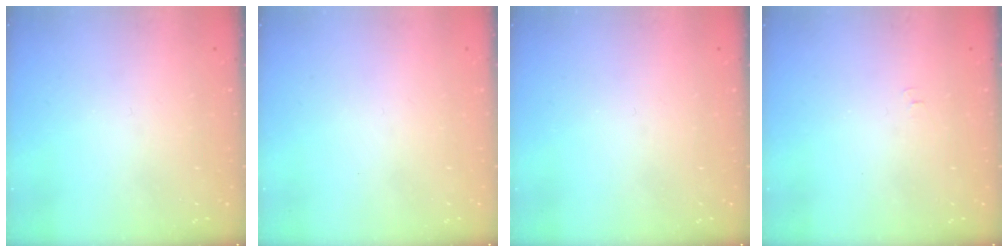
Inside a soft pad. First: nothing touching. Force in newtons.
{"total": 1.8, "press": 1.7, "slide": 0.1}
{"total": 0.0}
{"total": 3.7, "press": 3.7, "slide": 0.5}